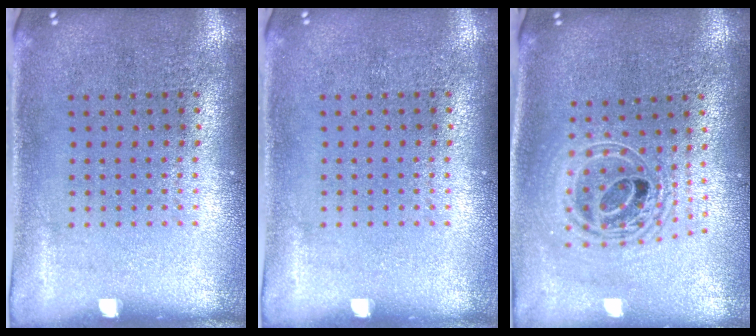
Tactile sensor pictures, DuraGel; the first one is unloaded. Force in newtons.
{"total": 0.0}
{"total": 2.1, "press": 1.6, "slide": 1.3}